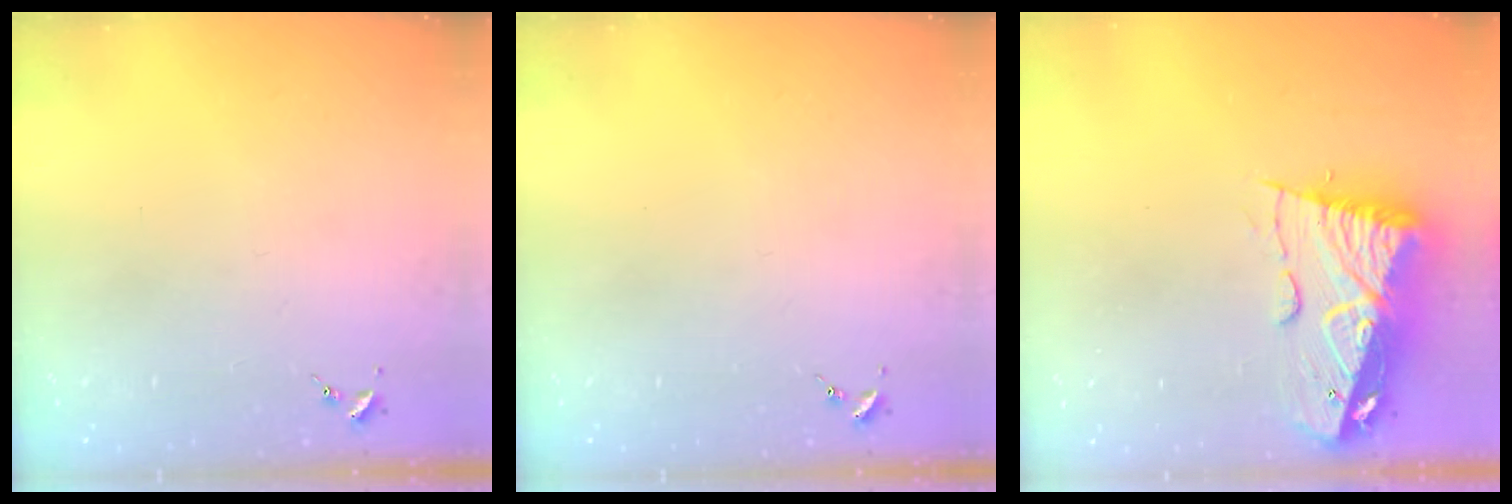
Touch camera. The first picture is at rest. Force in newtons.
{"total": 0.0}
{"total": 14.0, "press": 13.9, "slide": 1.3}